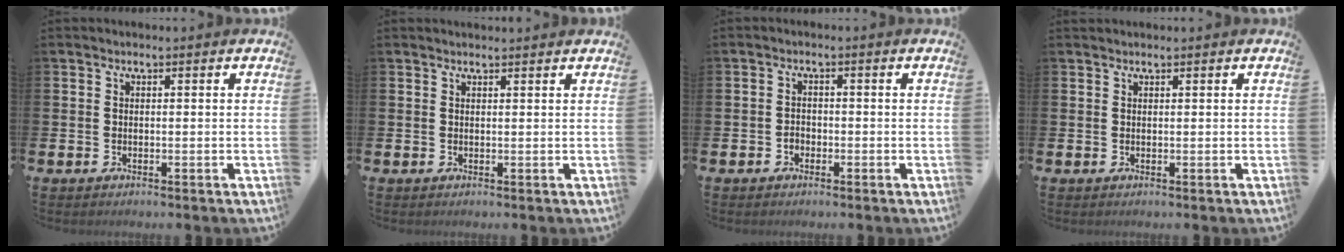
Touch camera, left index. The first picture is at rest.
{"total": 0.9, "force": [0.9, -0.1, 0.1], "torque": [0.008, -0.005, 0.016]}
{"total": 1.3, "force": [-0.5, 1.1, 0.4], "torque": [-0.006, 0.003, -0.013]}
{"total": 0.7, "force": [0.7, 0.1, 0.0], "torque": [0.010, -0.004, 0.011]}